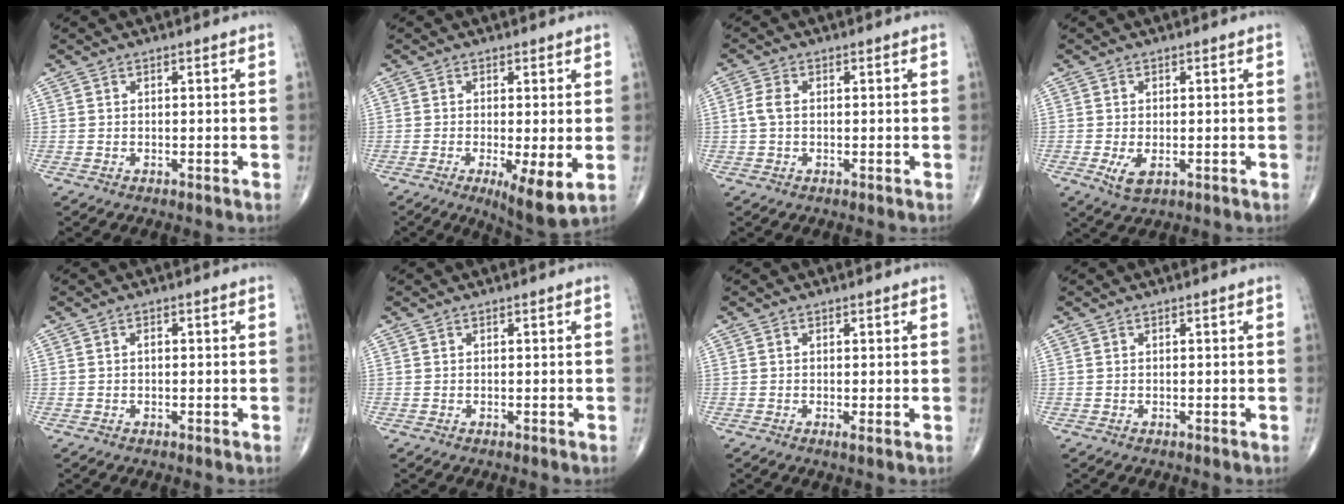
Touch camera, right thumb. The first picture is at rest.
{"total": 7.8, "force": [-1.8, 1.9, 7.3], "torque": [-0.119, -0.025, -0.029]}
{"total": 2.8, "force": [0.1, 1.7, 2.2], "torque": [-0.055, 0.006, -0.003]}
{"total": 3.5, "force": [-0.9, 1.8, 2.9], "torque": [-0.056, -0.009, -0.013]}
{"total": 0.9, "force": [0.0, 0.6, 0.7], "torque": [-0.009, 0.003, -0.002]}
{"total": 0.0}
{"total": 0.9, "force": [-0.1, 0.1, 0.9], "torque": [-0.018, -0.005, -0.005]}
{"total": 0.0}